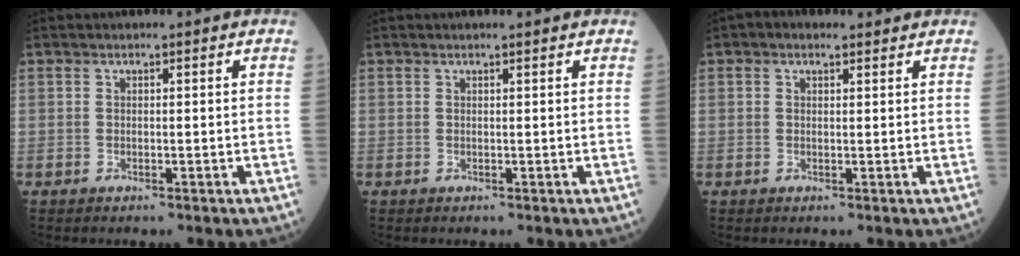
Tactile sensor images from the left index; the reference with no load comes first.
{"total": 1.4, "force": [1.3, -0.1, 0.5], "torque": [-0.010, 0.006, 0.018]}
{"total": 2.1, "force": [1.3, 1.1, 1.1], "torque": [-0.029, 0.020, 0.020]}